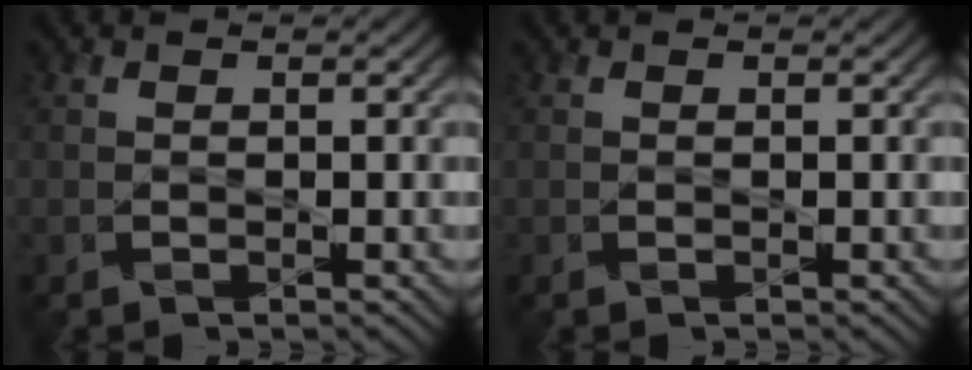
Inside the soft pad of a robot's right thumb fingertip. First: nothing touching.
{"total": 0.0}